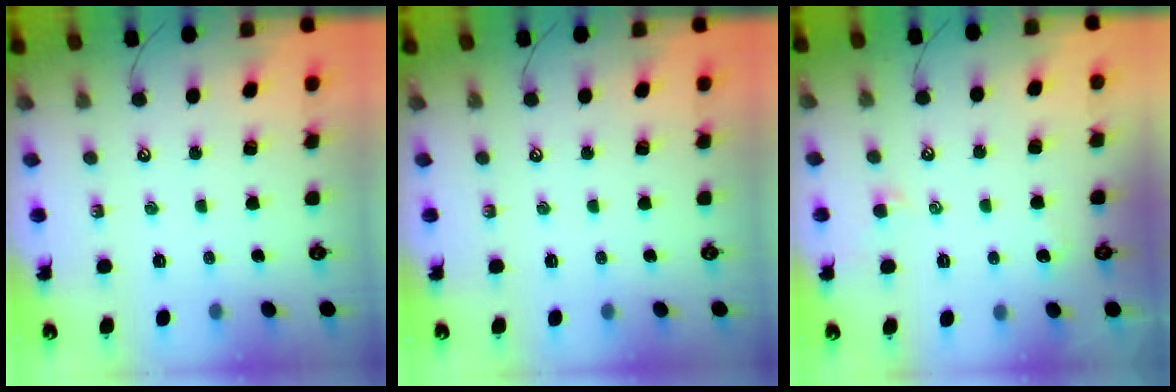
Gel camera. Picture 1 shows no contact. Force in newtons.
{"total": 0.0}
{"total": 0.8, "press": 0.6, "slide": 0.6}